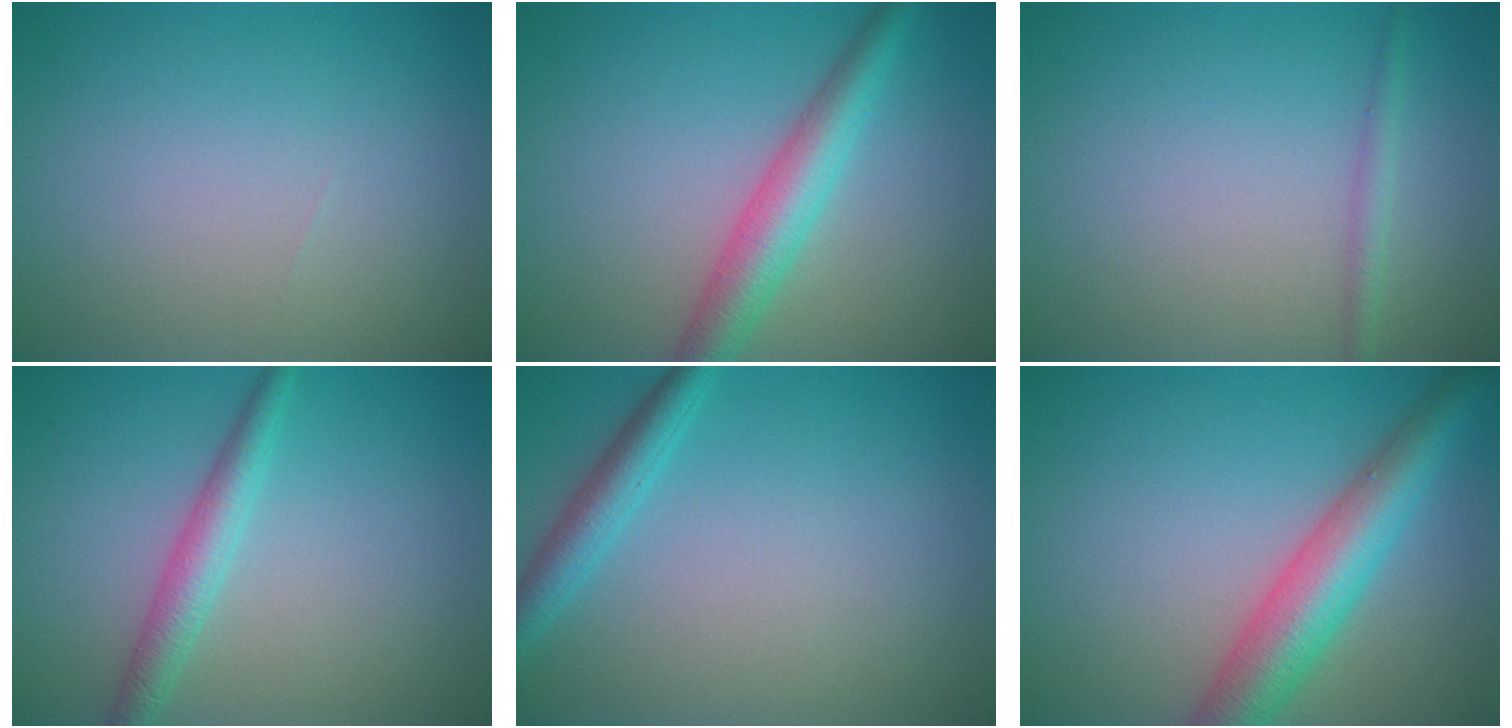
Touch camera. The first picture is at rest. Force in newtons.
{"total": 4.4, "press": 4.4, "slide": 0.1}
{"total": 1.3, "press": 1.3, "slide": 0.0}
{"total": 2.8, "press": 2.8, "slide": 0.1}
{"total": 2.6, "press": 2.6, "slide": 0.2}
{"total": 6.3, "press": 6.3, "slide": 0.2}